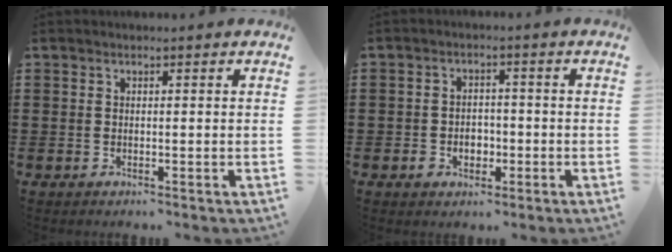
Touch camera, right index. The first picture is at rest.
{"total": 2.9, "force": [-1.1, 2.3, 1.3], "torque": [-0.030, 0.005, -0.024]}